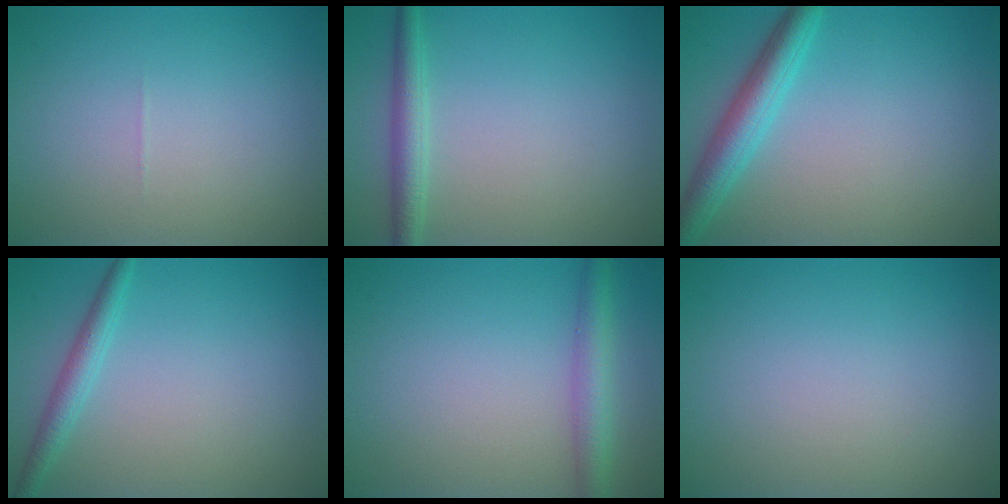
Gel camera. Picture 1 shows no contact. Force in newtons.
{"total": 2.4, "press": 2.4, "slide": 0.1}
{"total": 4.0, "press": 4.0, "slide": 0.2}
{"total": 2.0, "press": 2.0, "slide": 0.0}
{"total": 3.1, "press": 3.1, "slide": 0.1}
{"total": 0.0}